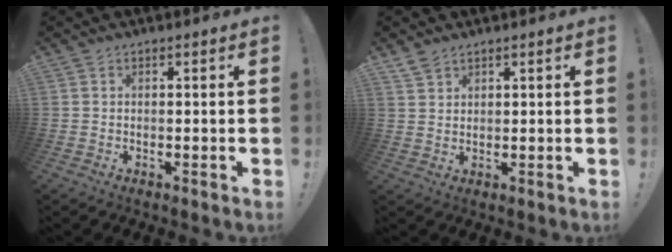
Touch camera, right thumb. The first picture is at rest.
{"total": 3.4, "force": [2.9, 1.5, 0.8], "torque": [-0.006, -0.019, 0.054]}